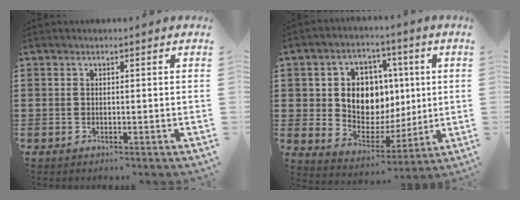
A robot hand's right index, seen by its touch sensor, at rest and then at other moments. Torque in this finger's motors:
{"motor_torque": [2.14, 0.00, 1.05, 0.21]}